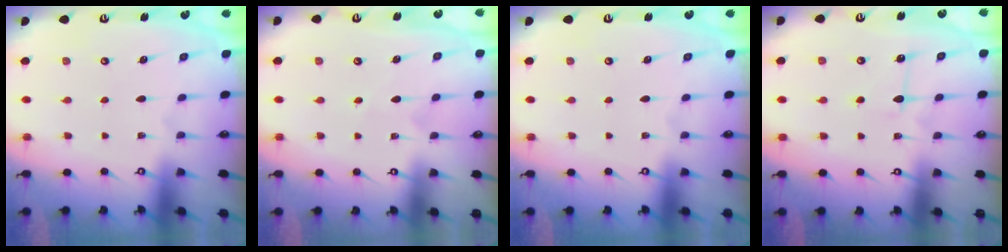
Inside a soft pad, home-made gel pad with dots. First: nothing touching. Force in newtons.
{"total": 3.0, "press": 3.0, "slide": 0.4}
{"total": 0.0}
{"total": 6.0, "press": 6.0, "slide": 0.8}